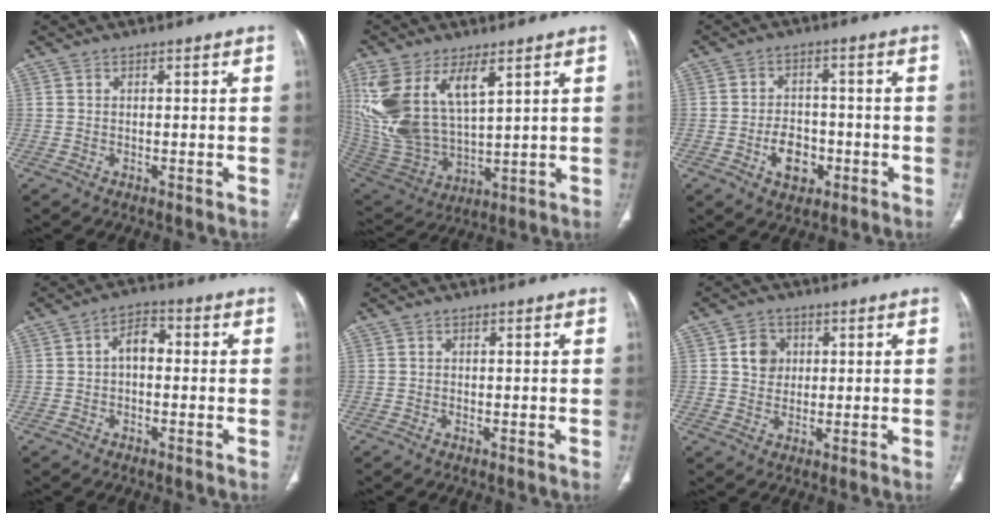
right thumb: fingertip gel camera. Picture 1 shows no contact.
{"total": 18.2, "force": [7.6, 8.8, 14.0], "torque": [-0.285, -0.025, 0.166]}
{"total": 6.9, "force": [-2.5, 4.9, 4.2], "torque": [-0.045, 0.017, -0.038]}
{"total": 4.7, "force": [-0.2, 3.0, 3.7], "torque": [-0.048, 0.020, -0.015]}
{"total": 0.0}
{"total": 4.6, "force": [1.2, 4.0, 2.1], "torque": [-0.013, -0.001, 0.018]}